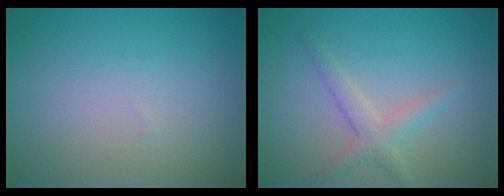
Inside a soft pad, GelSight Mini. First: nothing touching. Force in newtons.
{"total": 2.3, "press": 2.3, "slide": 0.1}